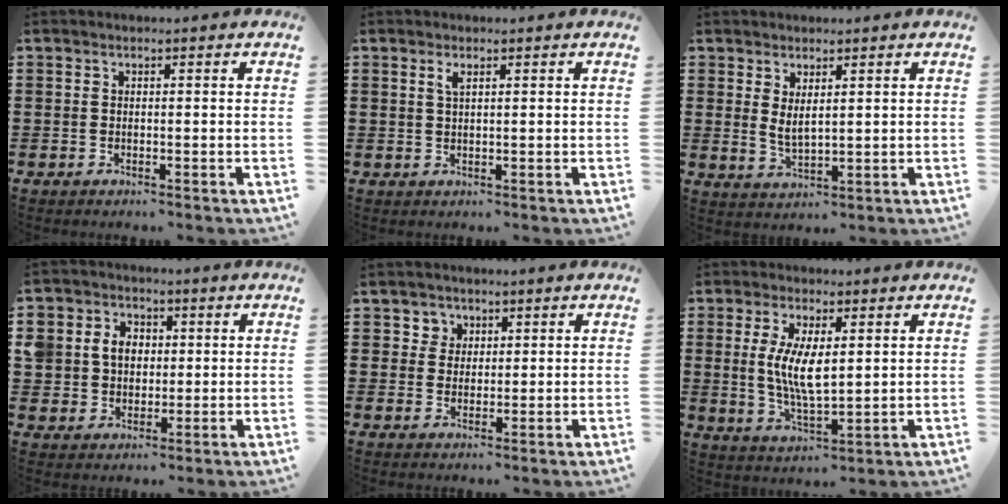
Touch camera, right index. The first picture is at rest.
{"total": 1.3, "force": [0.7, 0.2, 1.0], "torque": [-0.022, 0.002, 0.011]}
{"total": 2.8, "force": [1.5, 0.9, 2.2], "torque": [-0.045, 0.001, 0.029]}
{"total": 6.0, "force": [1.1, 5.4, 2.3], "torque": [-0.082, 0.013, 0.014]}
{"total": 2.8, "force": [1.5, 2.4, 0.1], "torque": [-0.007, 0.007, 0.026]}
{"total": 7.2, "force": [1.0, 2.6, 6.7], "torque": [-0.120, 0.002, 0.017]}